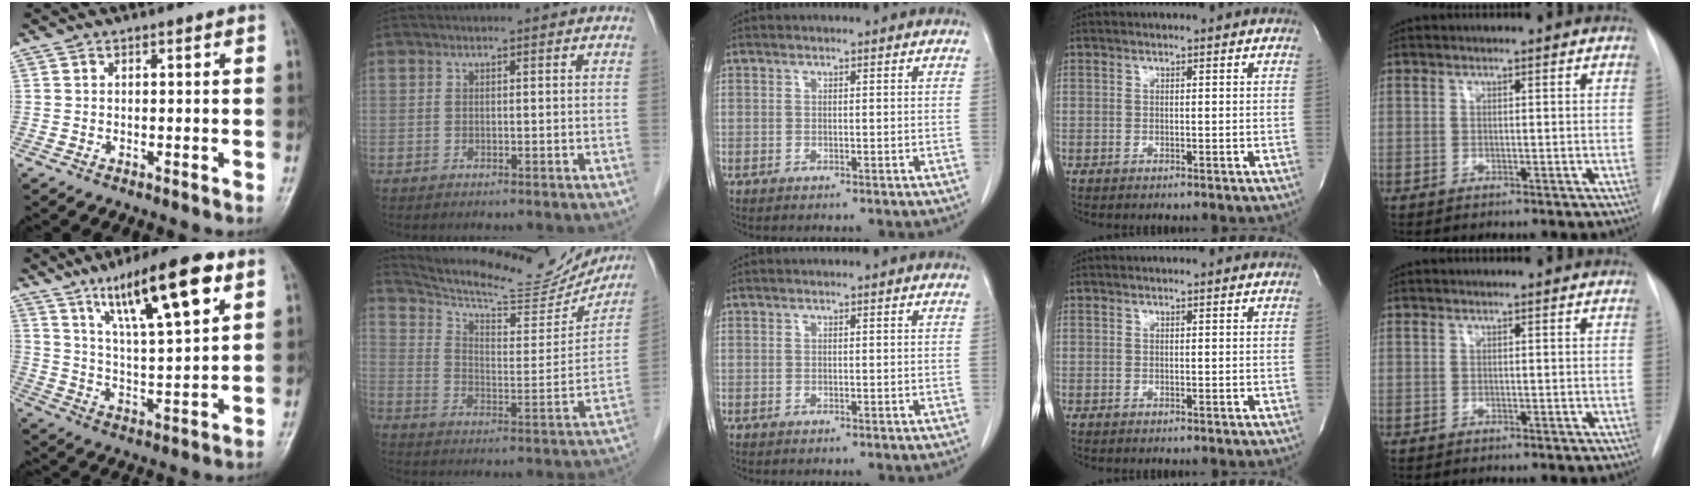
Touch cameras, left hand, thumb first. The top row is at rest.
{"thumb": {"total": 17.1, "force": [8.8, 3.9, 14.1], "torque": [-0.221, -0.028, 0.151]}, "index": {"total": 20.8, "force": [19.5, 3.2, 6.4], "torque": [-0.107, -0.030, 0.275]}}